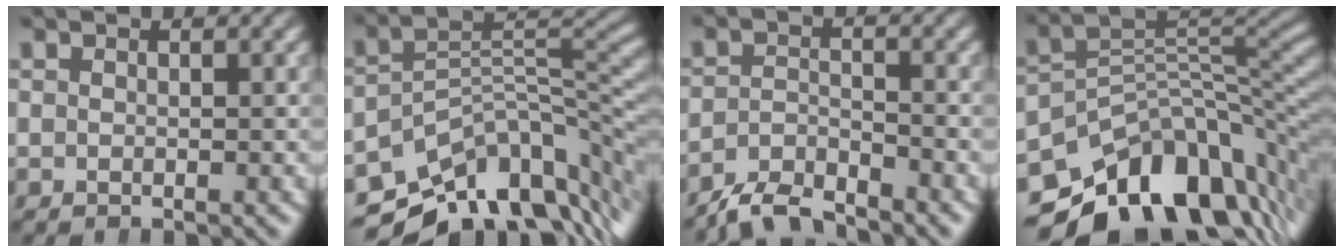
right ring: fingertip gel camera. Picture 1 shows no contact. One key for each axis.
{"total": 12.7, "fx": -7.3, "fy": 6.8, "fz": 7.7, "tx": -0.104, "ty": -0.026, "tz": -0.103}
{"total": 4.7, "fx": -4.3, "fy": 1.6, "fz": 1.1, "tx": -0.014, "ty": -0.006, "tz": -0.076}
{"total": 18.0, "fx": -10.3, "fy": 10.0, "fz": 10.9, "tx": -0.158, "ty": -0.038, "tz": -0.142}